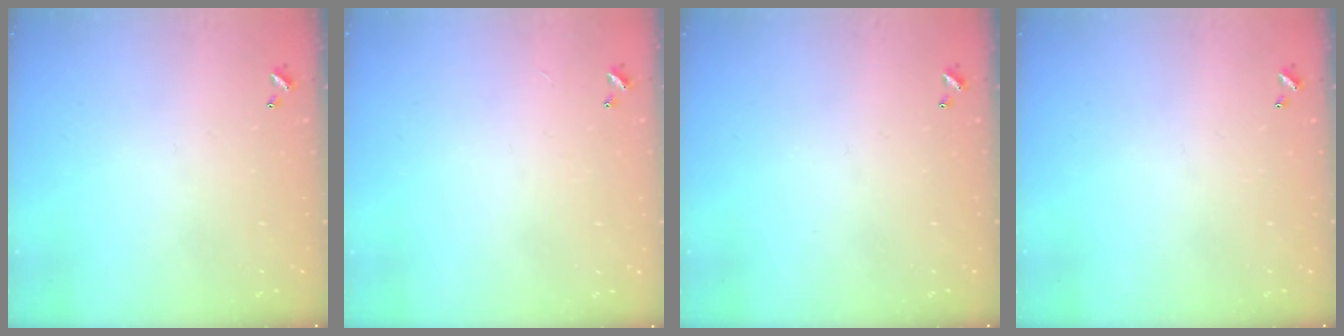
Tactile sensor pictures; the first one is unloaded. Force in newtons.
{"total": 2.6, "press": 2.6, "slide": 0.3}
{"total": 0.0}
{"total": 0.0}